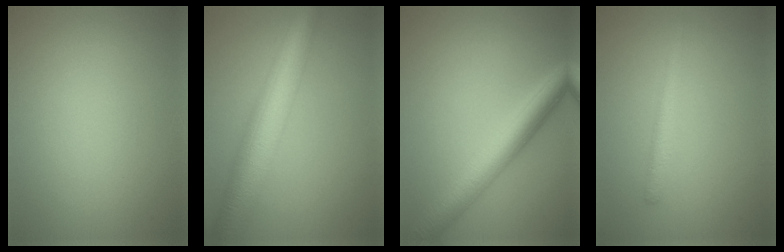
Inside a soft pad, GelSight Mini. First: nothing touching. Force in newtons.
{"total": 8.4, "press": 8.4, "slide": 0.1}
{"total": 6.0, "press": 6.0, "slide": 0.2}
{"total": 1.7, "press": 1.7, "slide": 0.0}